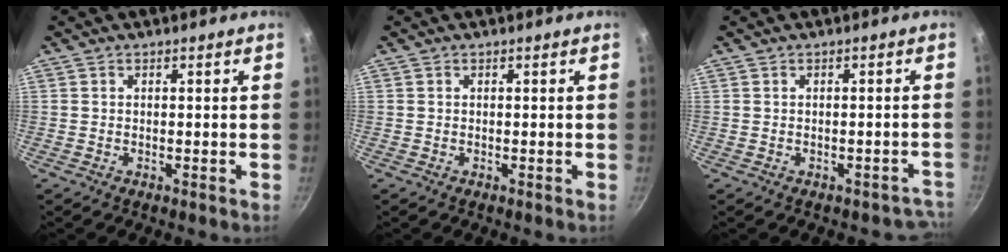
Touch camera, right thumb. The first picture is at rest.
{"total": 0.0}
{"total": 3.7, "force": [-2.2, 2.6, 1.2], "torque": [0.022, 0.044, -0.003]}